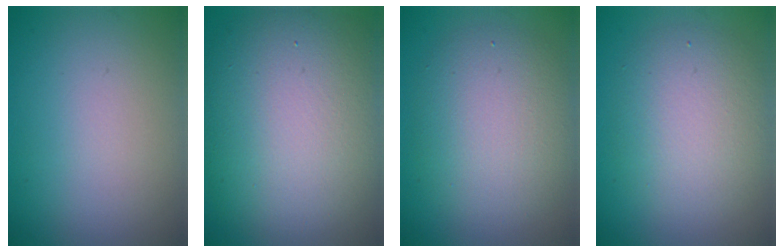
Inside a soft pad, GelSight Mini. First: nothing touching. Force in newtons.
{"total": 13.6, "press": 13.6, "slide": 1.1}
{"total": 5.9, "press": 5.9, "slide": 0.2}
{"total": 5.3, "press": 5.3, "slide": 0.2}